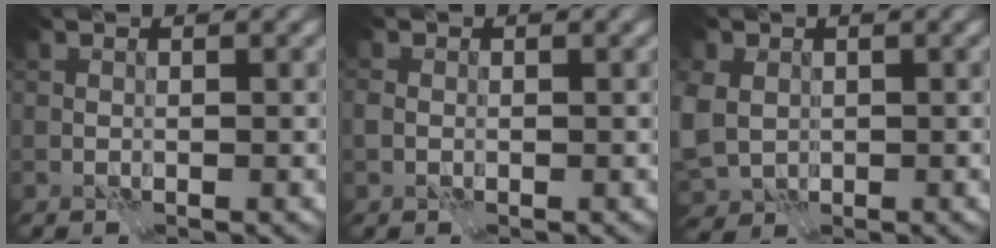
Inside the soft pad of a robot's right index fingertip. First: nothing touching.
{"total": 0.9, "force": [-0.2, 0.8, 0.4], "torque": [-0.009, 0.001, -0.007]}
{"total": 5.8, "force": [0.2, 4.8, 3.2], "torque": [-0.102, -0.002, 0.002]}